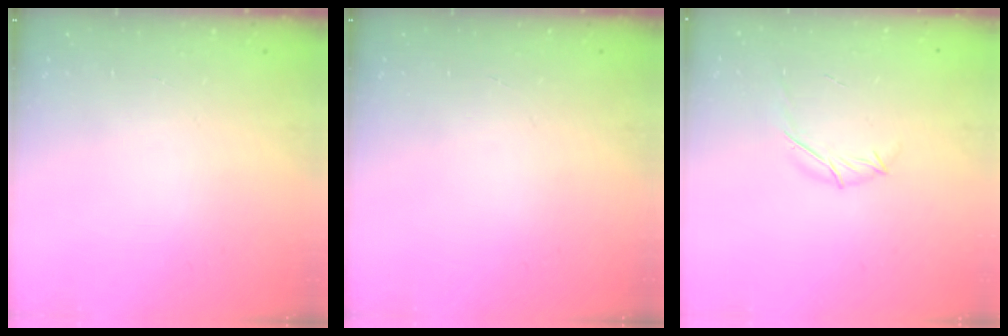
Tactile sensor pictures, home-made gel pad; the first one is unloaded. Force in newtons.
{"total": 0.0}
{"total": 6.0, "press": 5.9, "slide": 1.0}